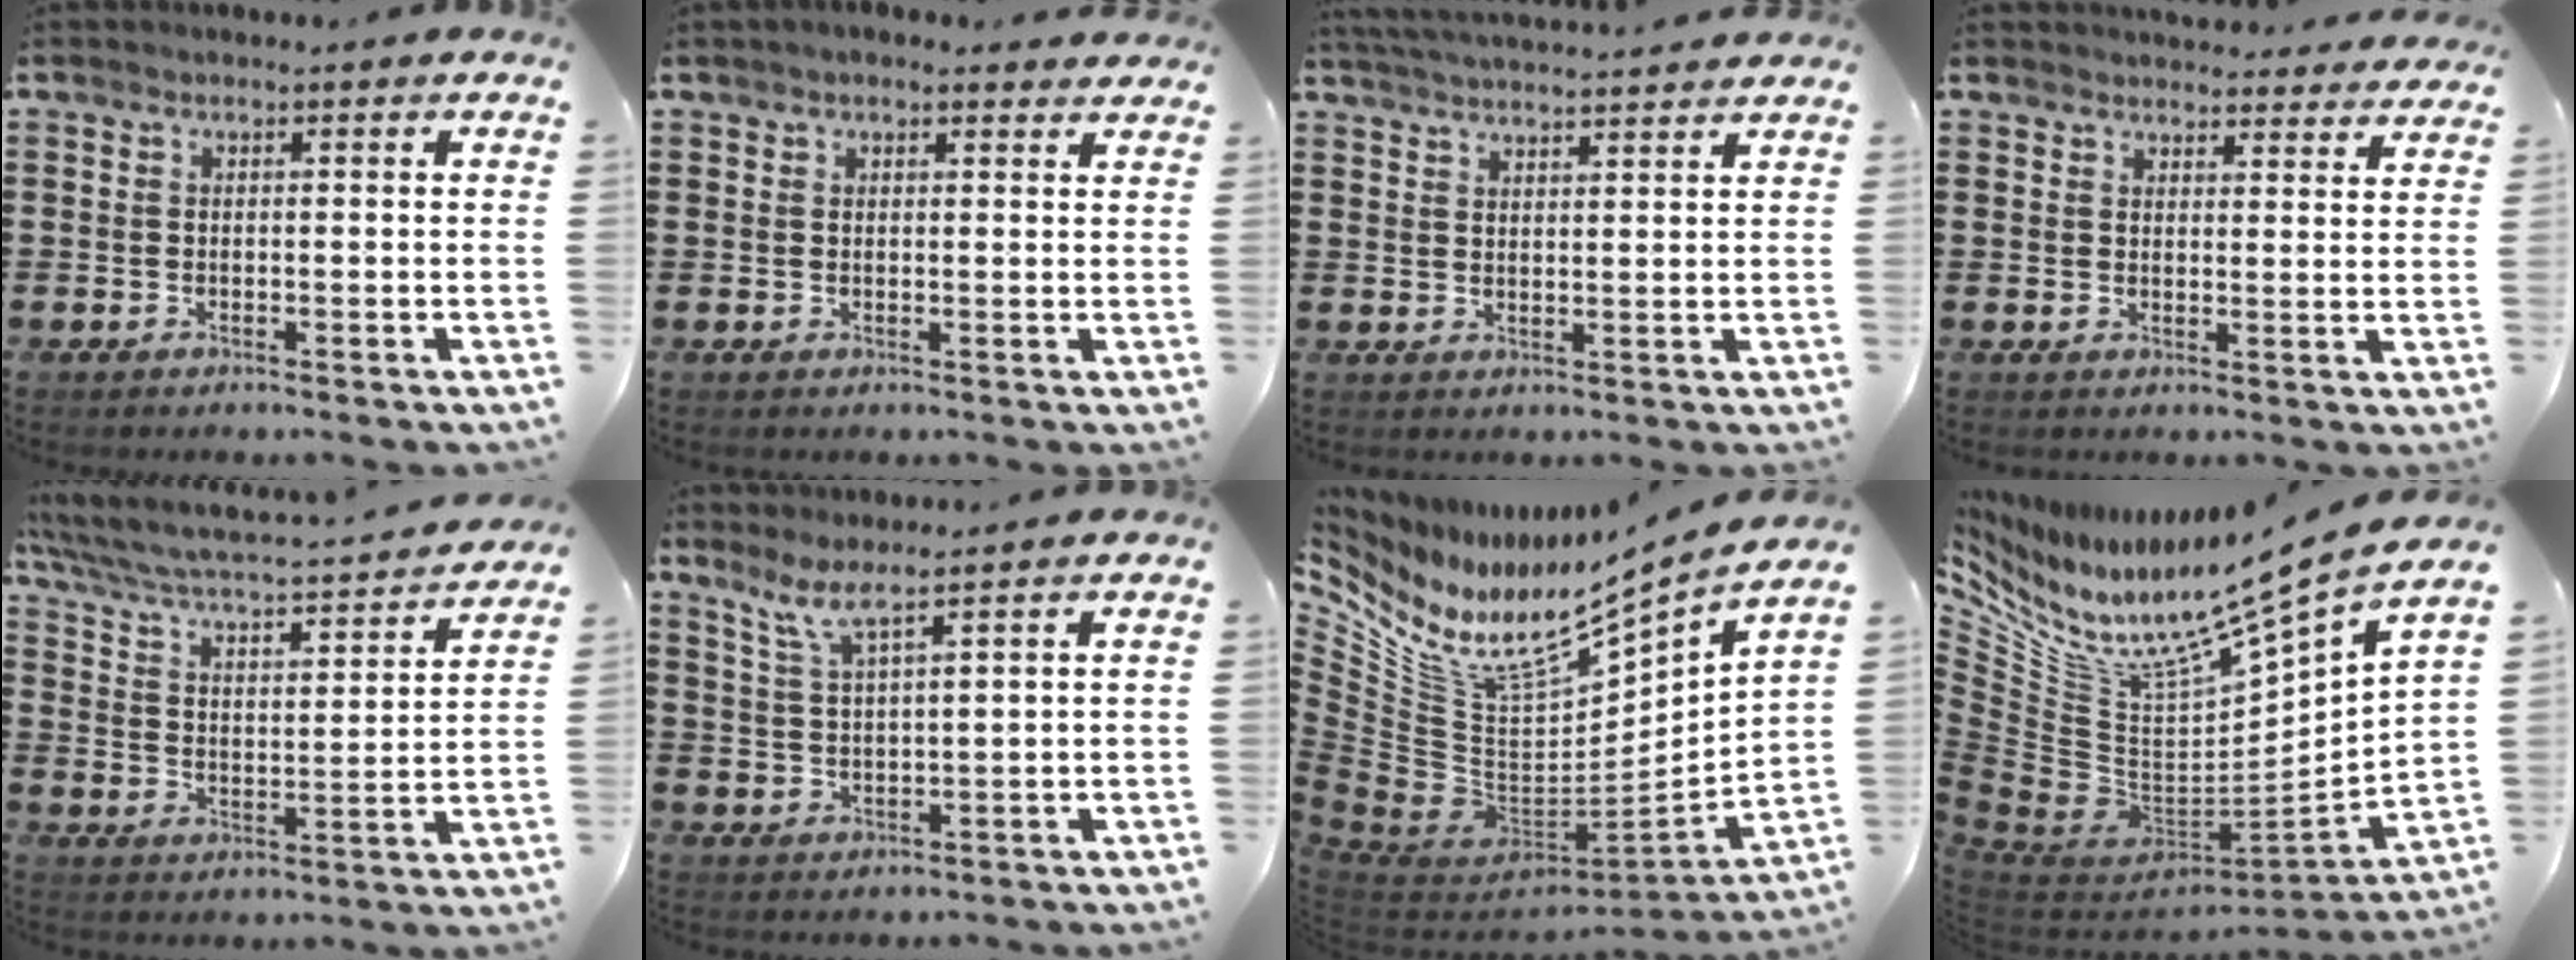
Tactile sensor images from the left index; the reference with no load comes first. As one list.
[{"total": 1.7, "force": [1.5, 0.5, 0.6], "torque": [-0.015, 0.005, 0.028]}, {"total": 3.5, "force": [3.4, -0.6, 0.3], "torque": [-0.019, -0.014, 0.061]}, {"total": 3.7, "force": [3.6, 0.4, 0.3], "torque": [-0.008, -0.017, 0.067]}, {"total": 3.5, "force": [3.1, 0.3, 1.5], "torque": [-0.050, -0.037, 0.041]}, {"total": 4.0, "force": [3.4, -0.3, 2.1], "torque": [-0.053, -0.011, 0.059]}, {"total": 10.8, "force": [6.3, 4.0, 7.8], "torque": [-0.163, -0.055, 0.098]}, {"total": 11.9, "force": [9.0, 2.3, 7.5], "torque": [-0.151, -0.074, 0.141]}]